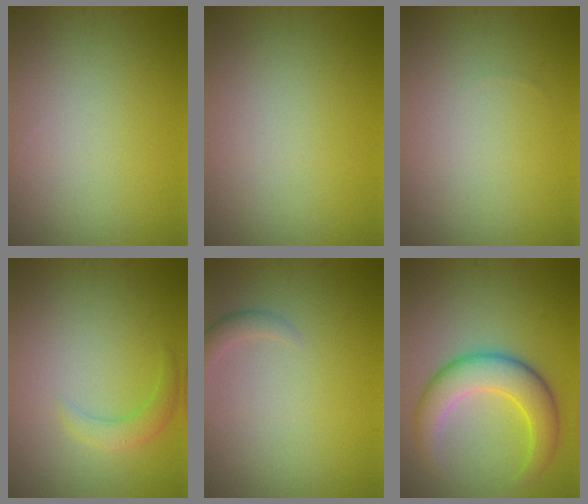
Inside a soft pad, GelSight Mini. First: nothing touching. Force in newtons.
{"total": 0.0}
{"total": 0.0}
{"total": 2.1, "press": 2.1, "slide": 0.2}
{"total": 1.5, "press": 1.5, "slide": 0.1}
{"total": 6.1, "press": 6.1, "slide": 0.2}